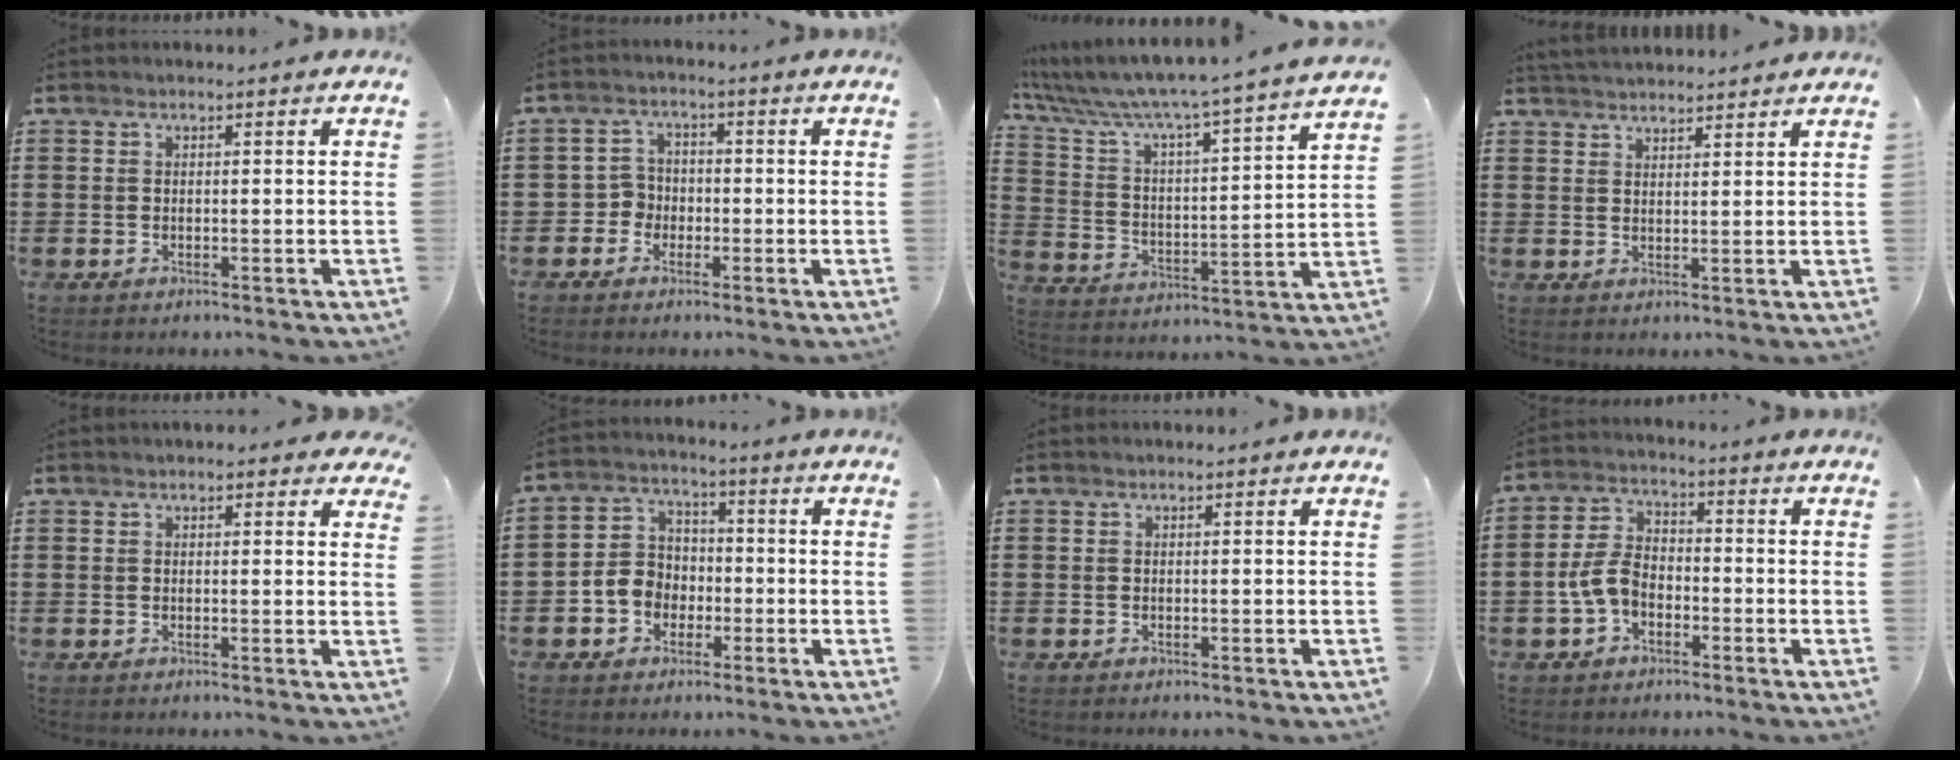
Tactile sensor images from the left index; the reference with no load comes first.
{"total": 3.5, "force": [-1.9, 2.8, 0.8], "torque": [-0.034, 0.002, -0.044]}
{"total": 6.3, "force": [5.7, -0.5, 2.7], "torque": [-0.081, -0.056, 0.085]}
{"total": 2.9, "force": [2.9, 0.1, 0.0], "torque": [-0.008, -0.004, 0.055]}
{"total": 1.6, "force": [1.4, 0.6, 0.6], "torque": [-0.008, 0.003, 0.024]}
{"total": 5.7, "force": [-1.9, 5.0, 1.7], "torque": [-0.052, 0.018, -0.040]}
{"total": 0.0}
{"total": 5.8, "force": [-2.1, 3.7, 4.0], "torque": [-0.107, 0.004, -0.048]}